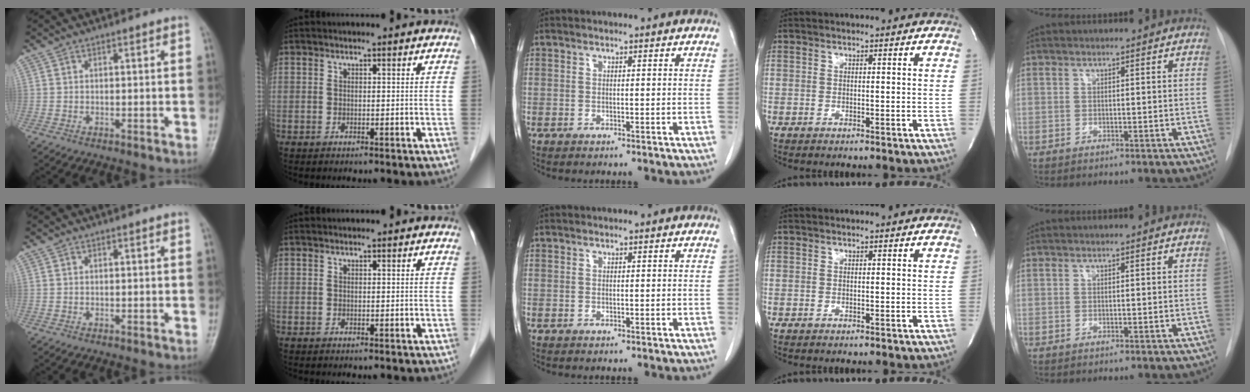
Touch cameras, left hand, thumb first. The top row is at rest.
{"index": {"total": 0.5, "force": [0.5, 0.1, 0.1], "torque": [-0.003, 0.010, 0.007]}}